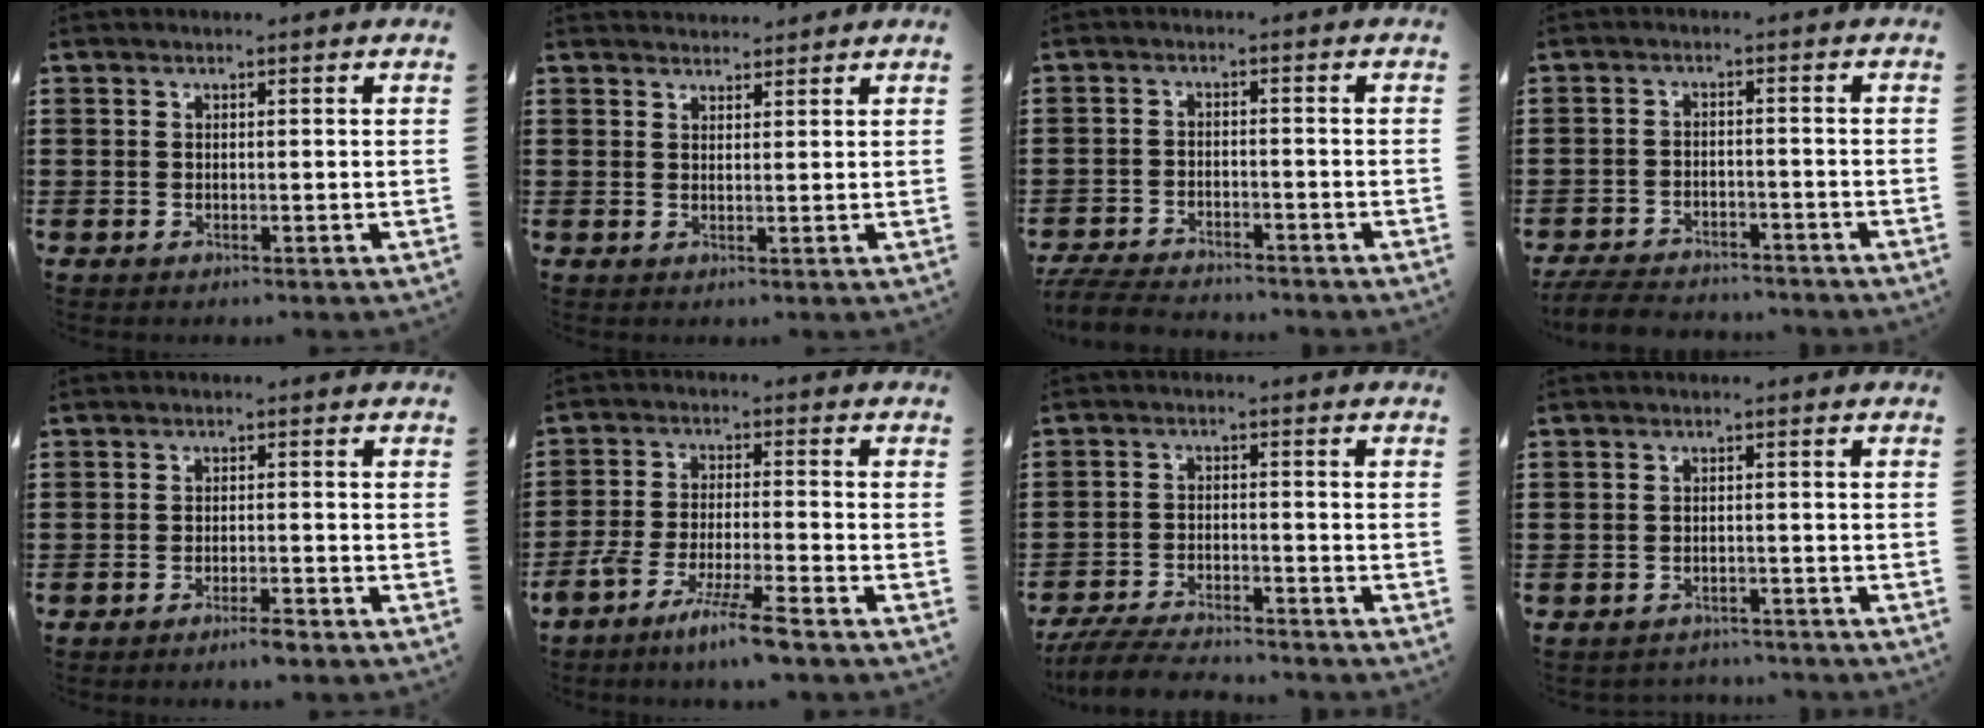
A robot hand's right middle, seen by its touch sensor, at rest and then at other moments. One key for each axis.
{"total": 1.8, "fx": 1.8, "fy": 0.4, "fz": -0.1, "tx": -0.002, "ty": 0.004, "tz": 0.035}
{"total": 4.5, "fx": -4.4, "fy": 0.4, "fz": 0.8, "tx": -0.027, "ty": -0.003, "tz": -0.092}
{"total": 4.7, "fx": -4.6, "fy": 0.6, "fz": 0.8, "tx": -0.025, "ty": 0.001, "tz": -0.095}
{"total": 2.2, "fx": -1.8, "fy": 0.0, "fz": 1.2, "tx": -0.022, "ty": -0.001, "tz": -0.033}
{"total": 7.1, "fx": -6.0, "fy": -0.4, "fz": 3.8, "tx": -0.081, "ty": -0.017, "tz": -0.114}
{"total": 5.8, "fx": -5.5, "fy": 0.4, "fz": 1.7, "tx": -0.044, "ty": -0.006, "tz": -0.109}
{"total": 2.0, "fx": -1.9, "fy": 0.2, "fz": -0.3, "tx": -0.002, "ty": -0.003, "tz": -0.044}